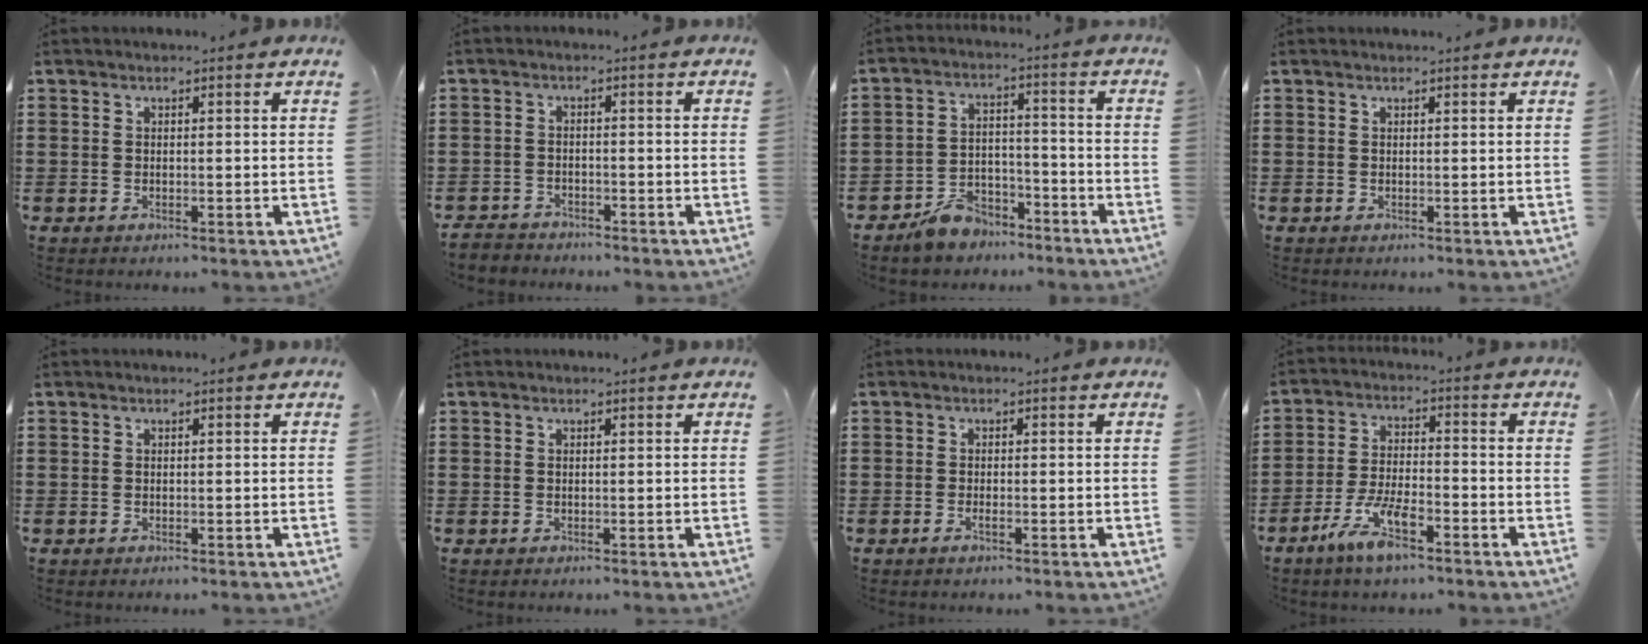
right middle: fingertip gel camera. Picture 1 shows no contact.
{"total": 2.6, "force": [-2.5, 0.6, -0.2], "torque": [-0.004, 0.001, -0.056]}
{"total": 6.3, "force": [-5.6, 2.5, 1.3], "torque": [-0.025, 0.021, -0.110]}
{"total": 0.0}
{"total": 0.0}
{"total": 0.0}
{"total": 1.0, "force": [-0.5, 0.2, 0.8], "torque": [-0.017, -0.004, -0.007]}
{"total": 7.5, "force": [-4.8, 2.1, 5.4], "torque": [-0.119, -0.003, -0.091]}